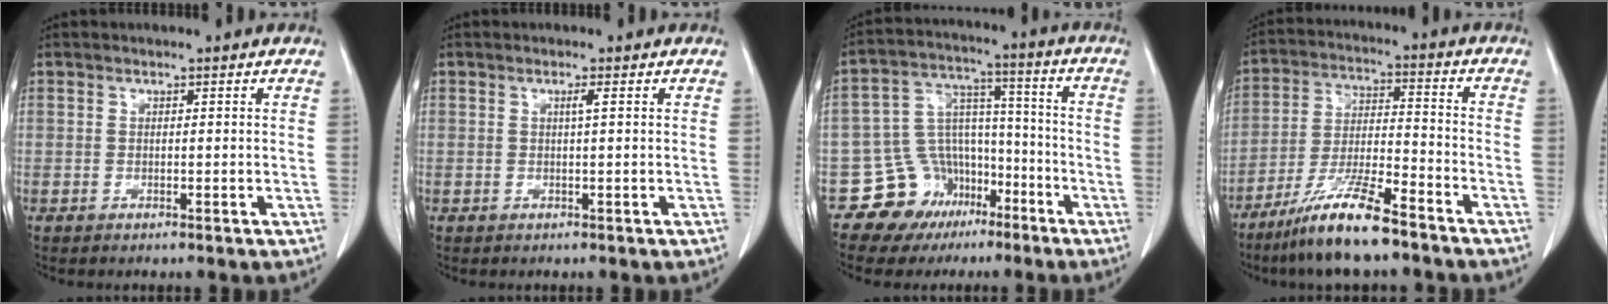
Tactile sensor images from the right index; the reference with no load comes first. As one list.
[{"total": 0.9, "force": [0.3, -0.2, 0.8], "torque": [-0.017, 0.003, 0.006]}, {"total": 11.5, "force": [-6.5, 9.2, 2.2], "torque": [-0.034, 0.072, -0.095]}, {"total": 12.2, "force": [-9.0, 1.1, 8.2], "torque": [-0.161, -0.021, -0.167]}]